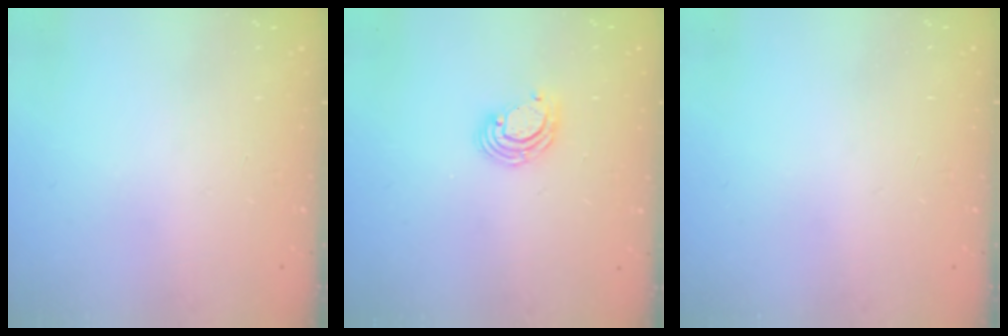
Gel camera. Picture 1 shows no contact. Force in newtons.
{"total": 6.5, "press": 6.5, "slide": 0.6}
{"total": 0.0}